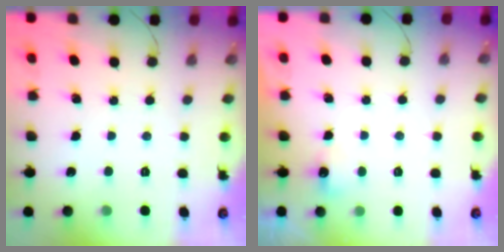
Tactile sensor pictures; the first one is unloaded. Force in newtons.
{"total": 10.5, "press": 3.4, "slide": 9.9}